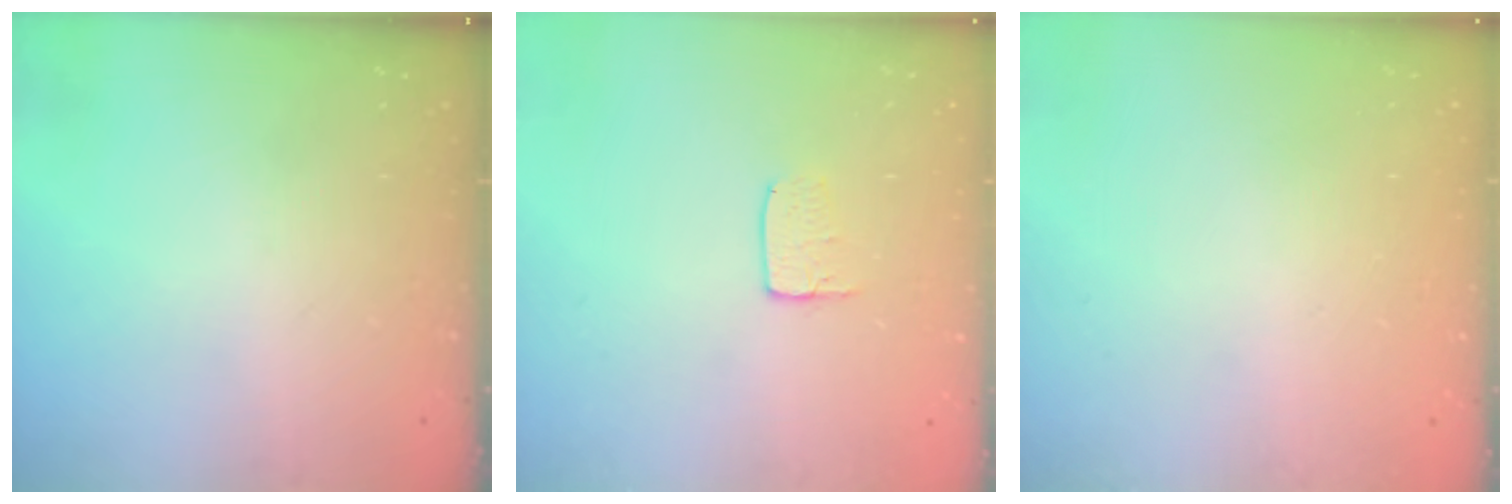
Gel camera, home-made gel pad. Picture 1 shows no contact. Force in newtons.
{"total": 5.4, "press": 5.4, "slide": 0.3}
{"total": 0.0}